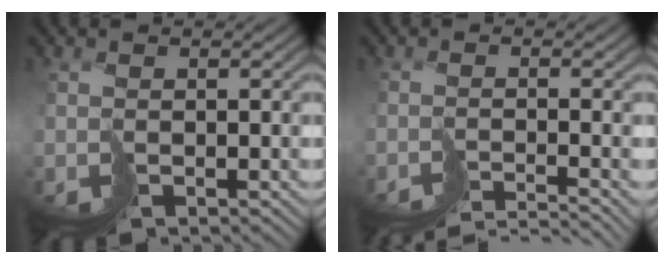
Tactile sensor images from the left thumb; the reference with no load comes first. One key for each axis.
{"total": 5.0, "fx": -4.8, "fy": -0.9, "fz": 1.0, "tx": -0.002, "ty": -0.001, "tz": -0.074}